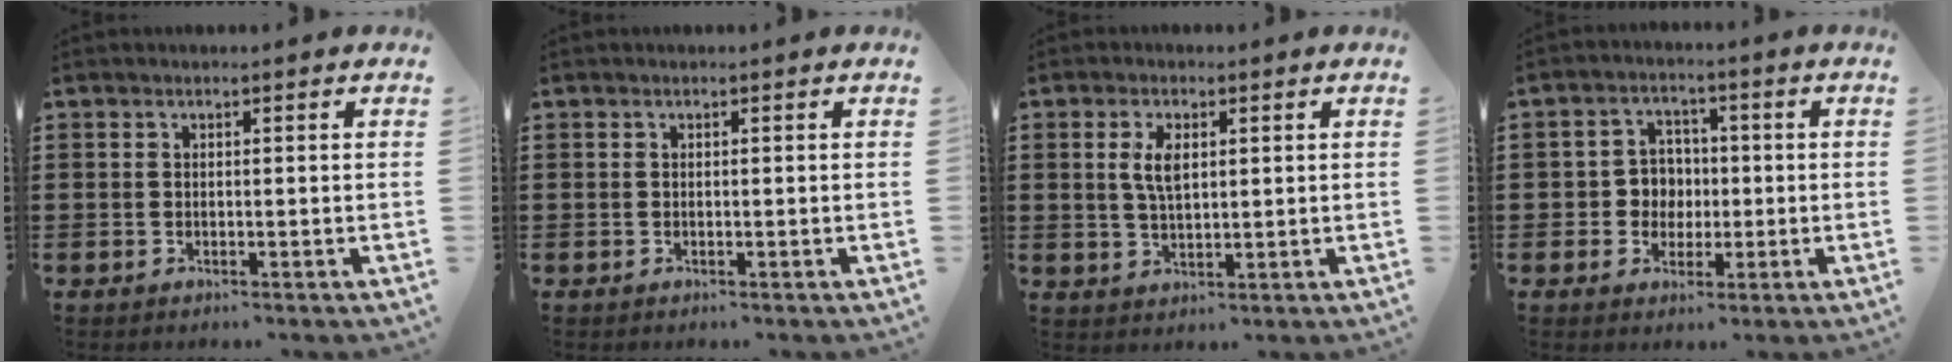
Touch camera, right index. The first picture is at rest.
{"total": 0.0}
{"total": 4.3, "force": [1.1, 1.9, 3.7], "torque": [-0.078, 0.009, 0.017]}
{"total": 4.5, "force": [-0.3, 4.3, 1.3], "torque": [-0.042, 0.013, -0.009]}